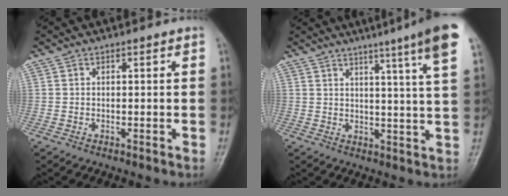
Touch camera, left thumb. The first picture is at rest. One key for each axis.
{"total": 13.1, "fx": 8.5, "fy": -0.7, "fz": 10.0, "tx": -0.135, "ty": -0.031, "tz": 0.089}